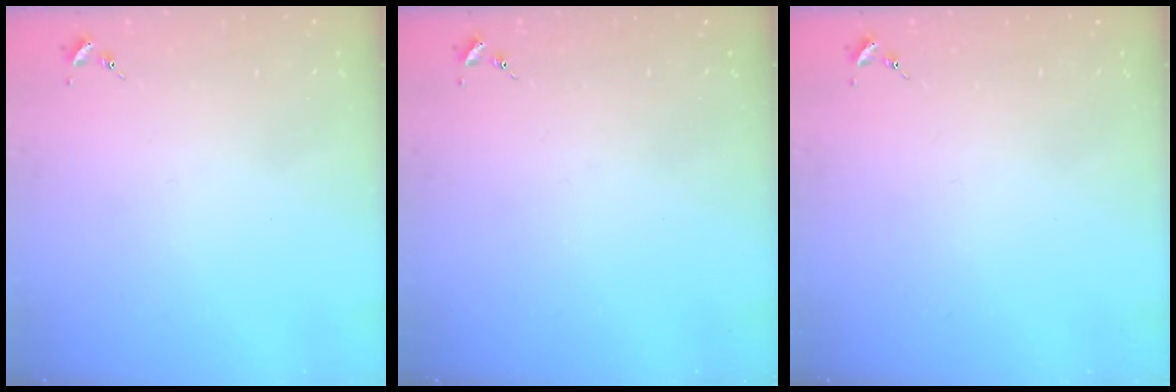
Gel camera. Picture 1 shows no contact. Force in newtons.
{"total": 0.0}
{"total": 0.0}